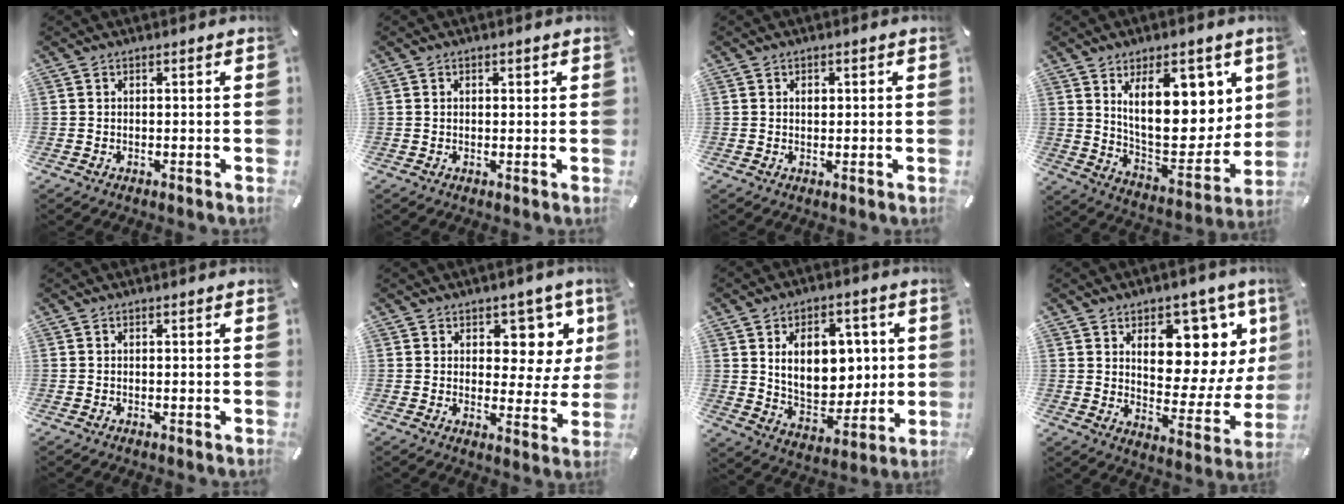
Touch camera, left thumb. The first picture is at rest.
{"total": 1.0, "force": [0.2, 0.7, 0.6], "torque": [-0.013, 0.005, 0.003]}
{"total": 1.4, "force": [0.3, 1.1, 0.9], "torque": [-0.004, -0.001, 0.001]}
{"total": 18.6, "force": [8.6, 9.4, 13.5], "torque": [-0.180, -0.053, 0.145]}
{"total": 0.0}
{"total": 9.3, "force": [5.3, 6.1, 4.6], "torque": [-0.044, -0.041, 0.092]}
{"total": 14.6, "force": [3.5, 10.5, 9.5], "torque": [-0.141, -0.007, 0.067]}
{"total": 12.9, "force": [7.8, 7.6, 7.0], "torque": [-0.083, -0.083, 0.135]}